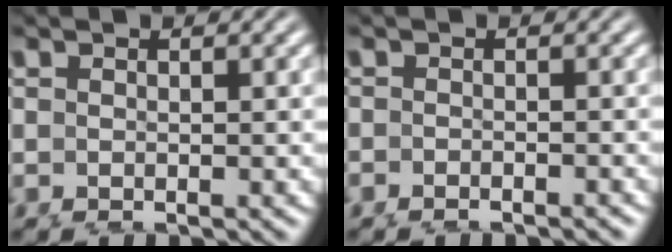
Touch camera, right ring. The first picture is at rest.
{"total": 1.4, "force": [-1.4, -0.2, -0.2], "torque": [0.008, -0.005, -0.021]}